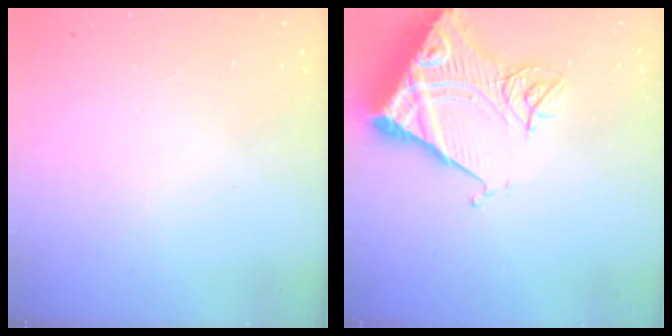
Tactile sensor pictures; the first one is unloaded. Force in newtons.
{"total": 17.3, "press": 17.2, "slide": 2.1}